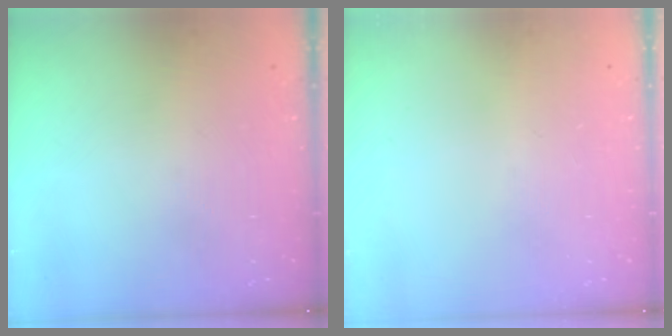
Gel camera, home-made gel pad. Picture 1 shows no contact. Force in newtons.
{"total": 0.0}